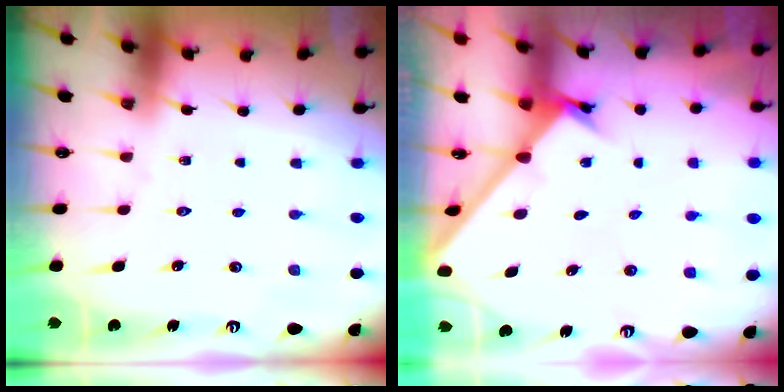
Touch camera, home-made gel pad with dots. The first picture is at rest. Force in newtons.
{"total": 1.6, "press": 1.6, "slide": 0.1}